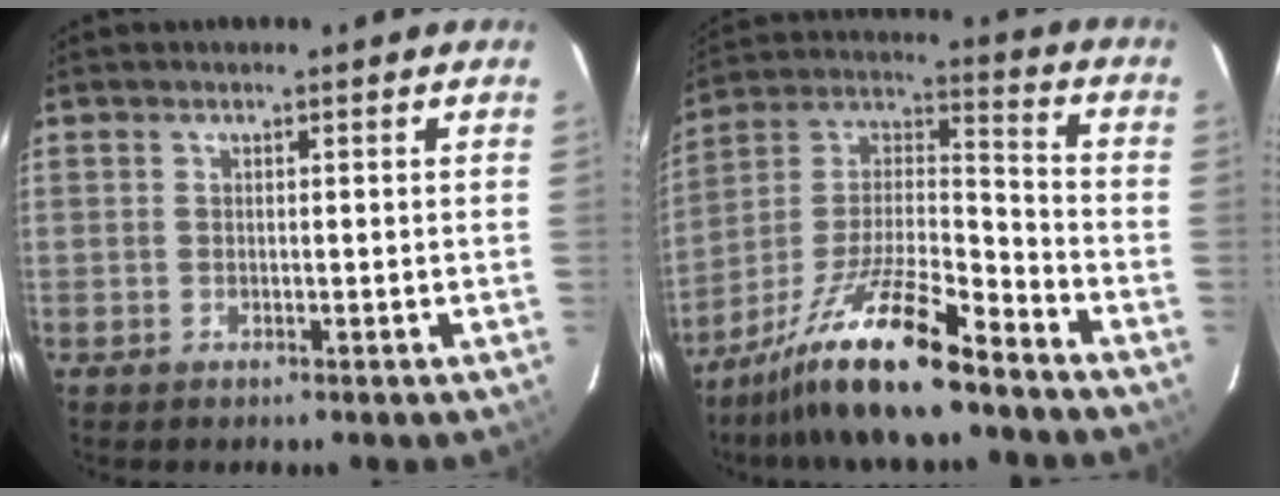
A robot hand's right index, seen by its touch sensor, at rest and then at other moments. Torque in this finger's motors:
{"motor_torque": [1.12, -1.02, 0.77, 0.19]}